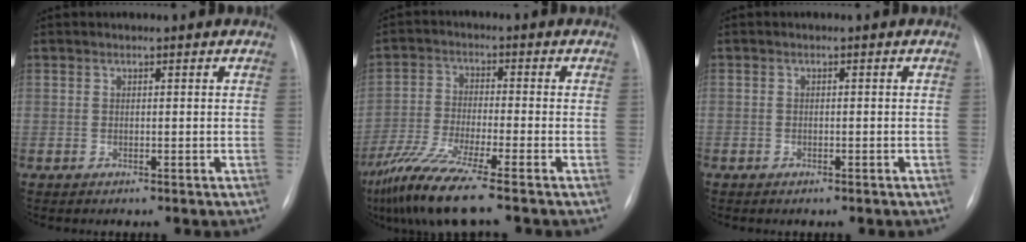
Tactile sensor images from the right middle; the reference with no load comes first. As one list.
[{"total": 10.3, "force": [-7.4, -0.5, 7.1], "torque": [-0.147, -0.037, -0.140]}, {"total": 0.6, "force": [-0.4, 0.4, 0.1], "torque": [-0.002, 0.003, -0.008]}]